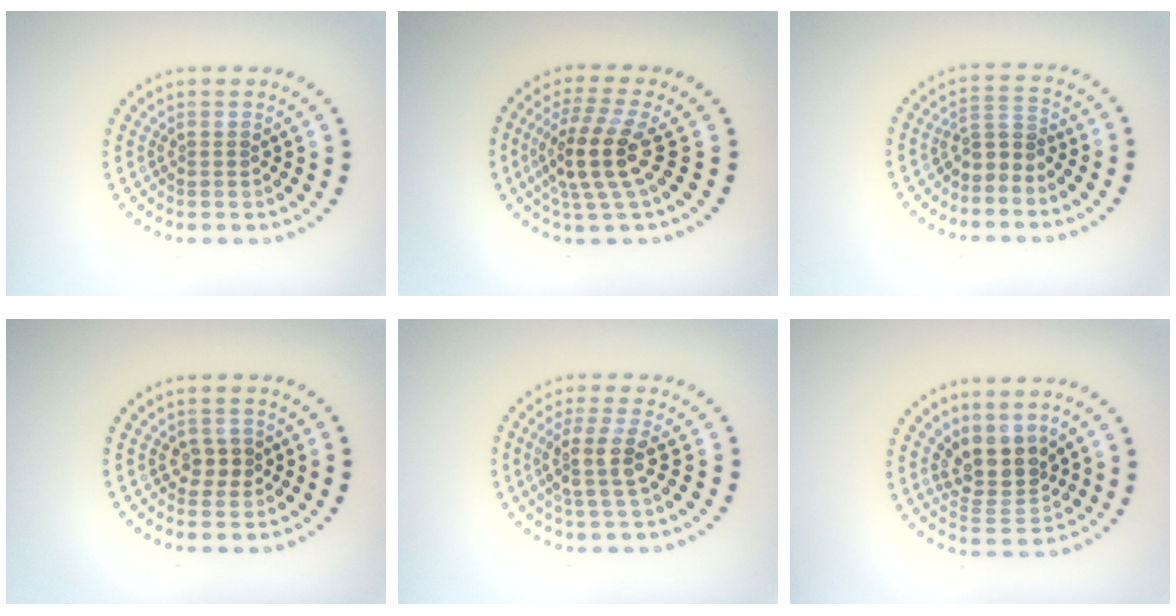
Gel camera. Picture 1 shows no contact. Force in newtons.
{"total": 4.6, "press": 3.8, "slide": 2.5}
{"total": 2.1, "press": 1.6, "slide": 1.3}
{"total": 1.9, "press": 1.8, "slide": 0.5}
{"total": 3.1, "press": 2.4, "slide": 1.9}
{"total": 4.0, "press": 3.5, "slide": 2.1}